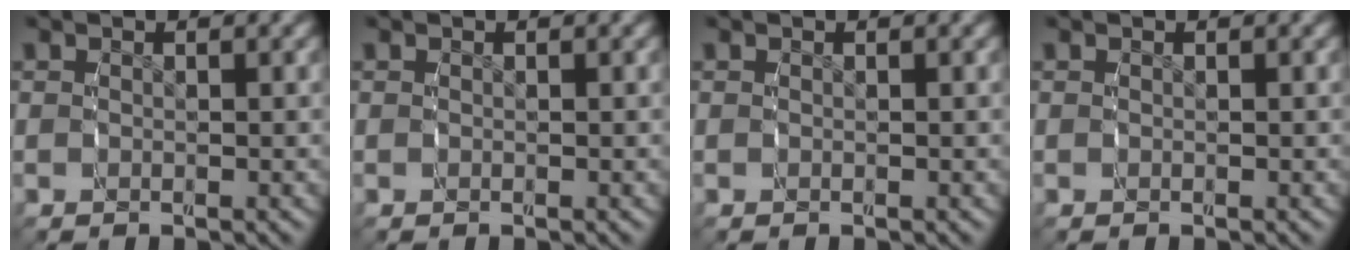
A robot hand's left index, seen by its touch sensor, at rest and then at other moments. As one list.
[{"total": 0.0}, {"total": 0.0}, {"total": 0.0}]